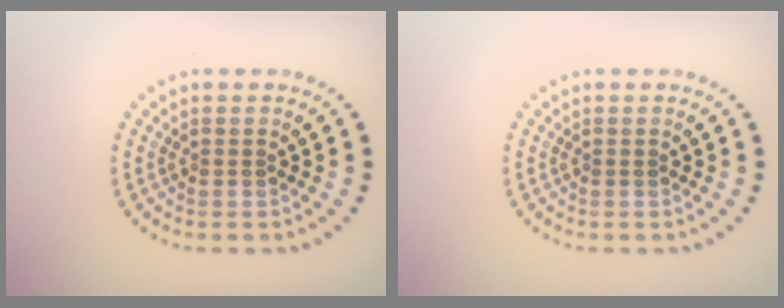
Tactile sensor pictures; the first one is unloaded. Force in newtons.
{"total": 0.0}